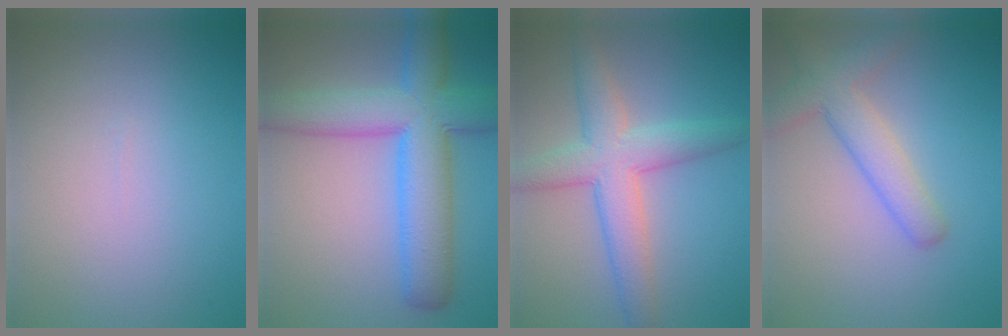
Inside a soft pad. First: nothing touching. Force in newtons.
{"total": 9.6, "press": 9.6, "slide": 0.3}
{"total": 5.9, "press": 5.9, "slide": 0.1}
{"total": 4.2, "press": 4.2, "slide": 0.2}